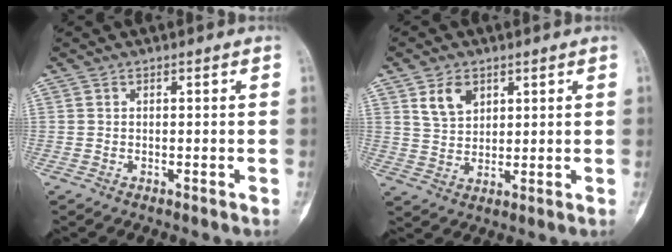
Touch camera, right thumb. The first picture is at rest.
{"total": 5.9, "force": [3.2, 3.9, 3.2], "torque": [-0.038, -0.018, 0.064]}